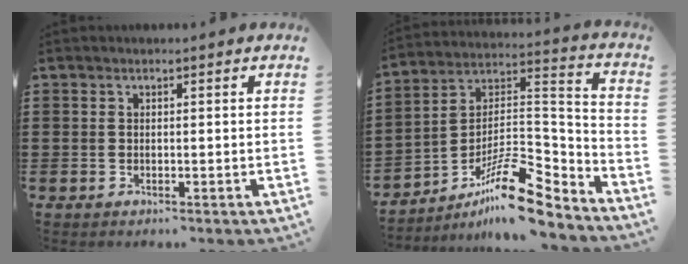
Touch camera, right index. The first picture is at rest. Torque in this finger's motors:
{"motor_torque": [0.15, -0.18, 0.14, 0.00]}